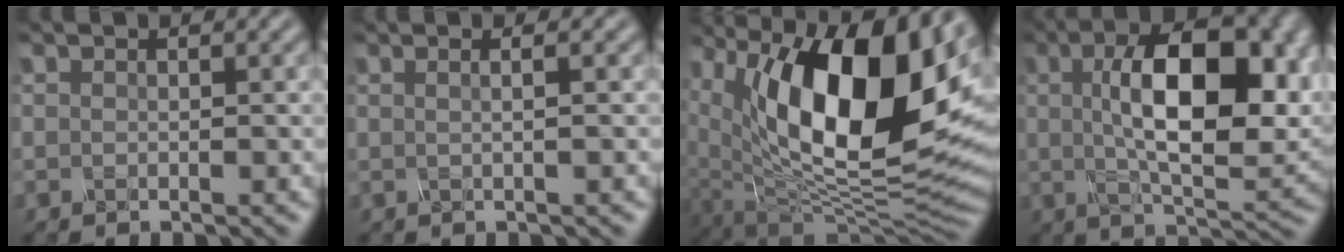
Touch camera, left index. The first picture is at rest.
{"total": 3.1, "force": [0.8, 1.6, 2.5], "torque": [-0.014, 0.020, -0.021]}
{"total": 17.5, "force": [5.0, 8.9, 14.2], "torque": [-0.202, -0.004, 0.086]}
{"total": 12.3, "force": [1.5, 5.7, 10.8], "torque": [-0.153, 0.004, 0.022]}